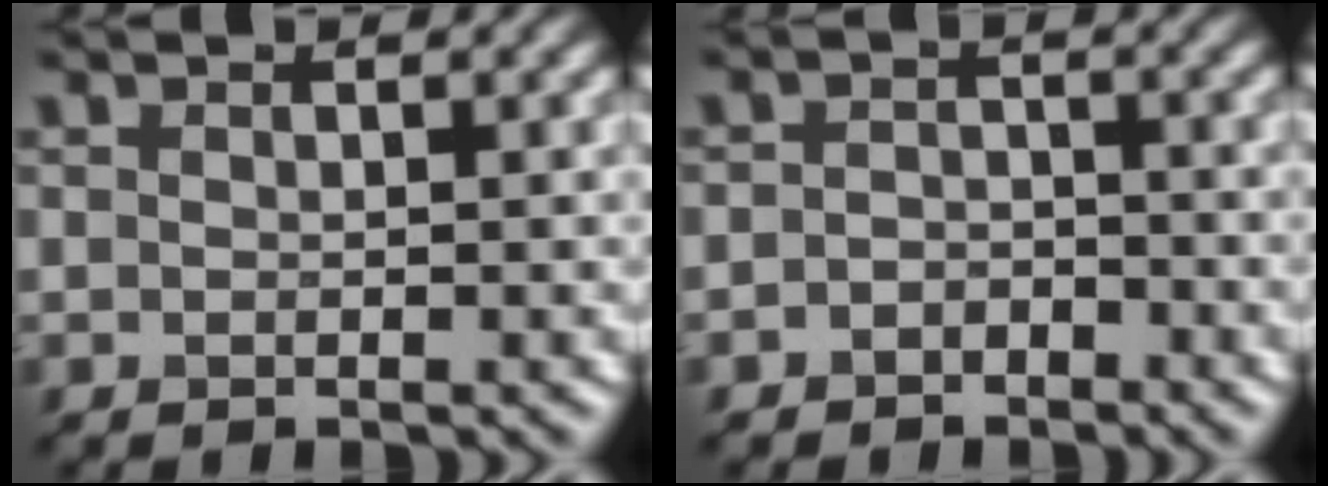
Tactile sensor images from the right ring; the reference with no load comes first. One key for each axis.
{"total": 1.7, "fx": -1.2, "fy": 1.2, "fz": 0.4, "tx": -0.001, "ty": 0.006, "tz": -0.026}